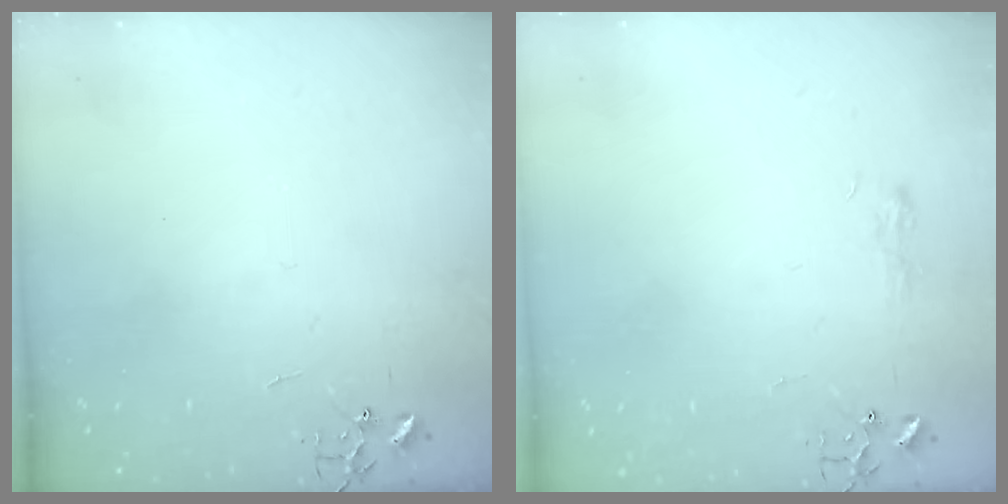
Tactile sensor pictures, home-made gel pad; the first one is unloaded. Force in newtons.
{"total": 6.2, "press": 6.1, "slide": 0.7}